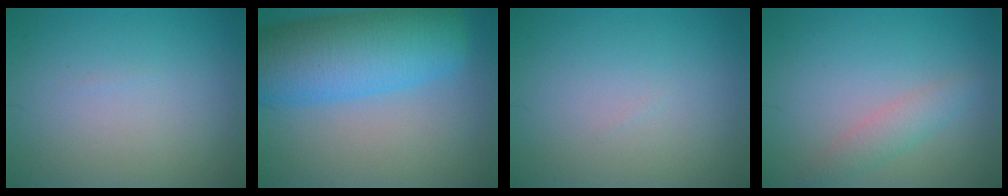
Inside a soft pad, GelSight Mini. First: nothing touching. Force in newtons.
{"total": 11.4, "press": 11.4, "slide": 0.6}
{"total": 0.0}
{"total": 2.2, "press": 2.2, "slide": 0.1}